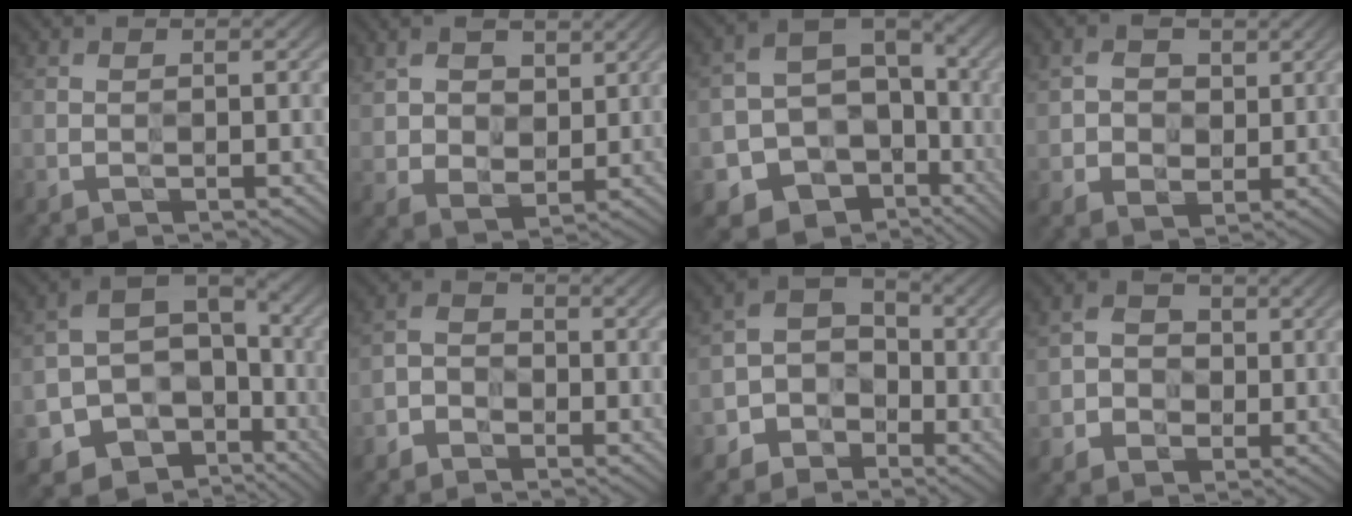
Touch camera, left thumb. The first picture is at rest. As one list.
[{"total": 7.1, "force": [3.5, 4.8, 3.9], "torque": [-0.115, 0.000, 0.069]}, {"total": 13.8, "force": [-5.2, 10.9, 6.6], "torque": [-0.111, -0.033, -0.077]}, {"total": 4.3, "force": [1.1, 3.7, 1.8], "torque": [-0.053, -0.008, 0.019]}, {"total": 12.8, "force": [-5.5, 9.4, 6.7], "torque": [-0.114, -0.047, -0.080]}, {"total": 2.6, "force": [-1.8, 1.8, 0.5], "torque": [-0.002, 0.000, -0.049]}, {"total": 5.8, "force": [-3.3, 4.6, 1.6], "torque": [-0.025, 0.000, -0.074]}, {"total": 3.4, "force": [-0.6, 3.2, 1.0], "torque": [-0.012, -0.005, -0.024]}]